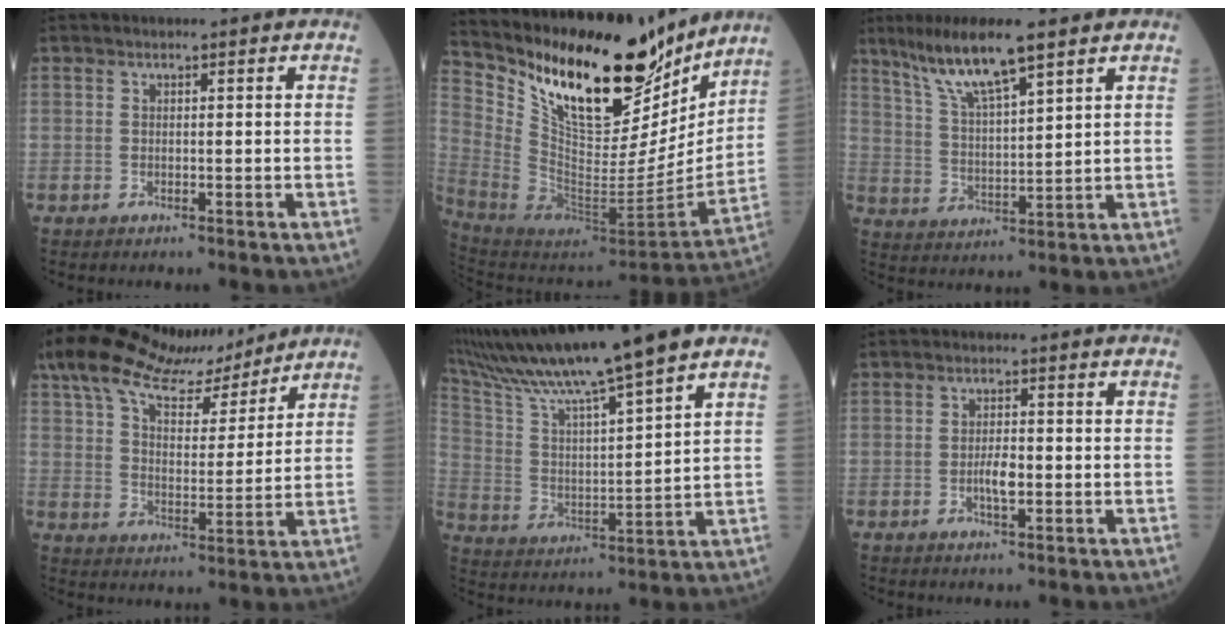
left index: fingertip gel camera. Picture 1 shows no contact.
{"total": 24.3, "force": [18.2, 8.4, 13.7], "torque": [-0.240, -0.023, 0.312]}
{"total": 10.1, "force": [7.4, 0.6, 6.8], "torque": [-0.135, 0.007, 0.140]}
{"total": 17.2, "force": [14.2, 4.9, 8.3], "torque": [-0.153, 0.031, 0.233]}
{"total": 17.7, "force": [14.7, -1.1, 9.9], "torque": [-0.182, 0.008, 0.258]}
{"total": 2.8, "force": [-0.7, 0.8, 2.6], "torque": [-0.051, 0.002, -0.012]}